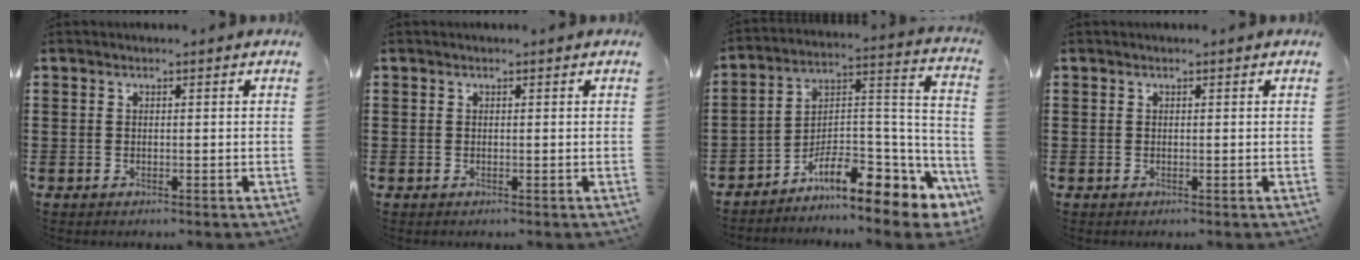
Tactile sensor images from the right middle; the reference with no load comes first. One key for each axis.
{"total": 0.0}
{"total": 9.0, "fx": -6.6, "fy": 2.6, "fz": 5.6, "tx": -0.088, "ty": -0.002, "tz": -0.126}
{"total": 0.0}